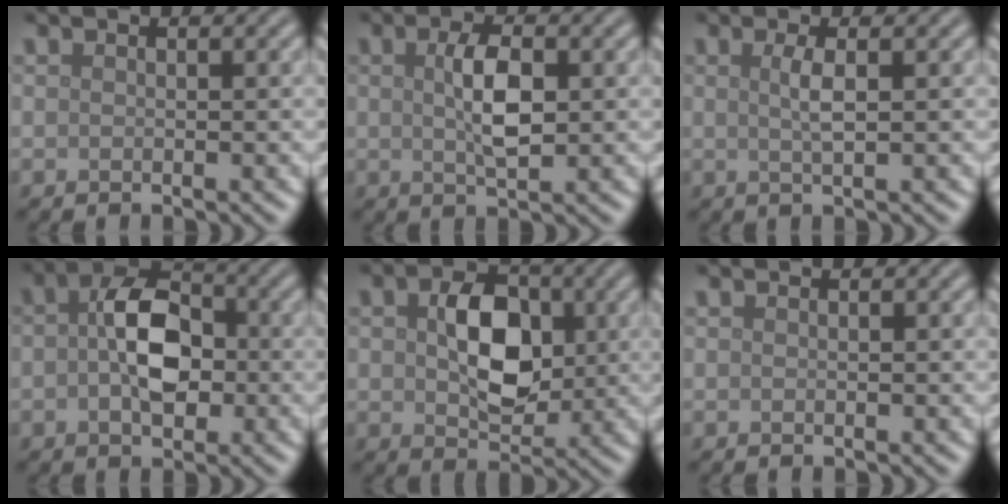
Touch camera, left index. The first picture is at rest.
{"total": 3.7, "force": [0.5, 1.4, 3.4], "torque": [-0.072, 0.001, 0.010]}
{"total": 1.9, "force": [0.4, 0.4, 1.8], "torque": [-0.033, 0.002, 0.005]}
{"total": 6.1, "force": [0.0, 3.7, 4.9], "torque": [-0.085, 0.006, -0.007]}
{"total": 6.3, "force": [0.6, 4.1, 4.8], "torque": [-0.088, -0.001, 0.011]}
{"total": 0.0}